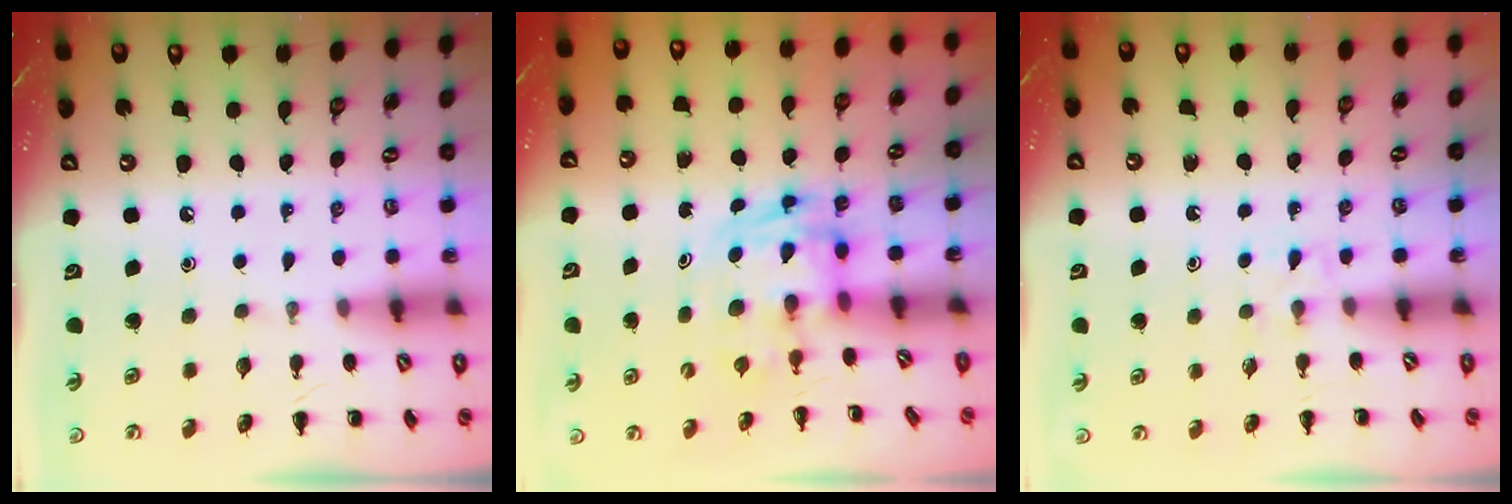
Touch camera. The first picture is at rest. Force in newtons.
{"total": 2.8, "press": 2.7, "slide": 0.5}
{"total": 2.2, "press": 2.0, "slide": 1.0}